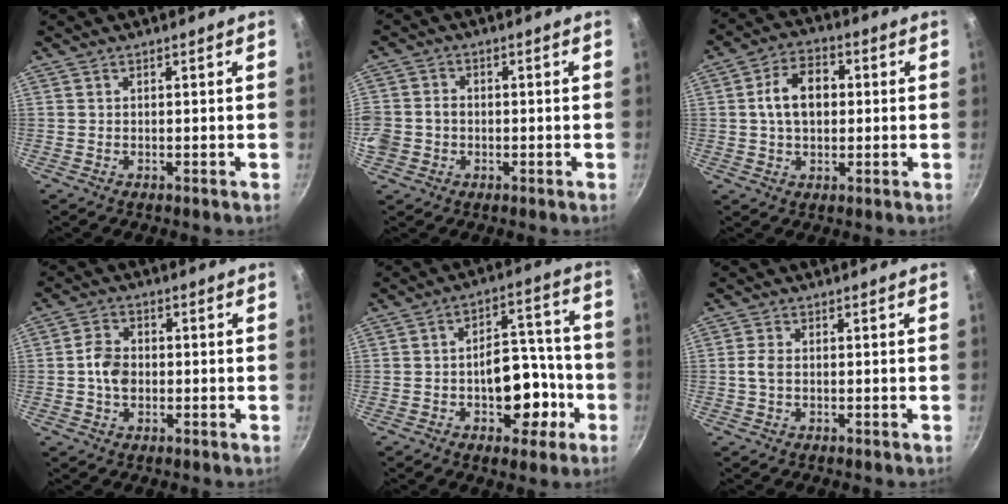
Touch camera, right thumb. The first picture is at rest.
{"total": 8.7, "force": [-1.5, 7.8, 3.8], "torque": [-0.092, 0.022, -0.034]}
{"total": 9.6, "force": [1.0, 6.5, 7.0], "torque": [-0.097, 0.019, 0.008]}
{"total": 5.5, "force": [-0.6, 4.1, 3.6], "torque": [-0.056, 0.016, -0.017]}
{"total": 12.8, "force": [-4.1, 8.2, 9.0], "torque": [-0.071, 0.050, -0.051]}
{"total": 2.4, "force": [-0.2, 1.4, 1.9], "torque": [-0.041, 0.008, -0.006]}